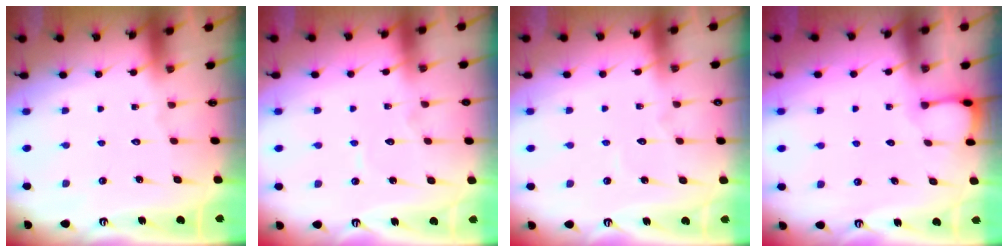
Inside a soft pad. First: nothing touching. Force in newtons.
{"total": 3.6, "press": 3.6, "slide": 0.3}
{"total": 2.9, "press": 2.9, "slide": 0.3}
{"total": 2.1, "press": 2.1, "slide": 0.2}